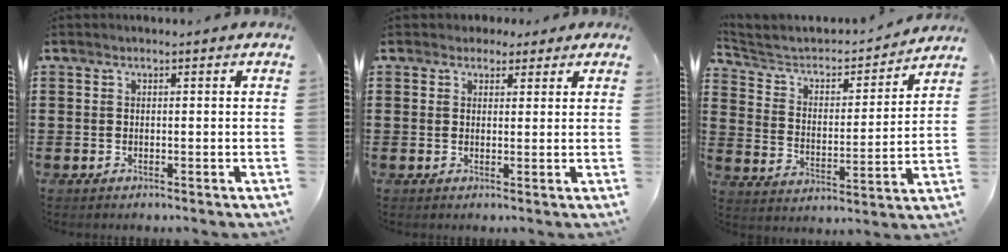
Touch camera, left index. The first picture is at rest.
{"total": 2.3, "force": [1.7, 1.5, 0.2], "torque": [-0.004, 0.008, 0.030]}
{"total": 4.2, "force": [3.6, 1.8, 1.5], "torque": [-0.054, -0.028, 0.050]}